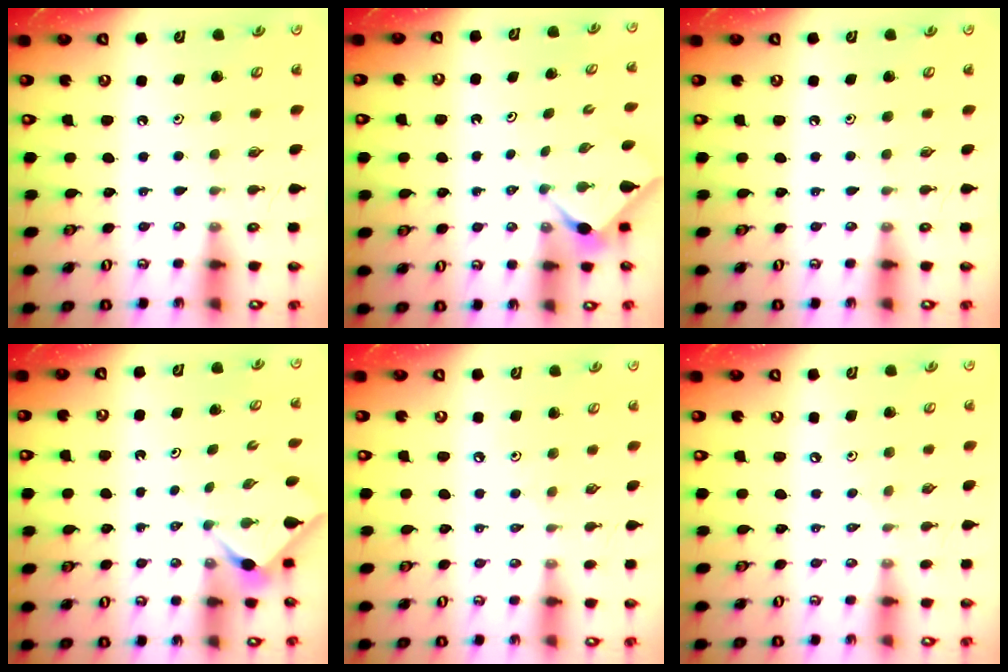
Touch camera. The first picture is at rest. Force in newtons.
{"total": 2.9, "press": 2.8, "slide": 0.5}
{"total": 0.0}
{"total": 2.9, "press": 2.8, "slide": 0.4}
{"total": 1.2, "press": 1.1, "slide": 0.4}
{"total": 2.1, "press": 2.0, "slide": 0.5}